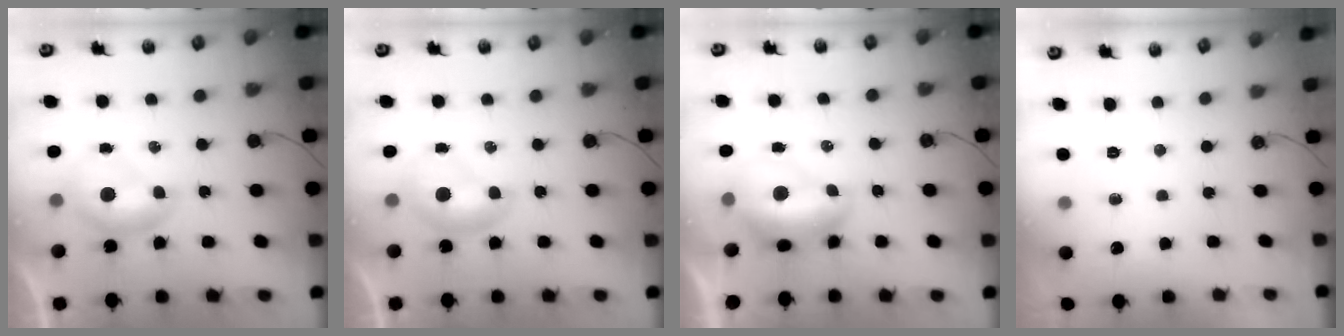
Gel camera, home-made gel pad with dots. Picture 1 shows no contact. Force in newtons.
{"total": 0.0}
{"total": 3.1, "press": 3.0, "slide": 0.7}
{"total": 0.0}